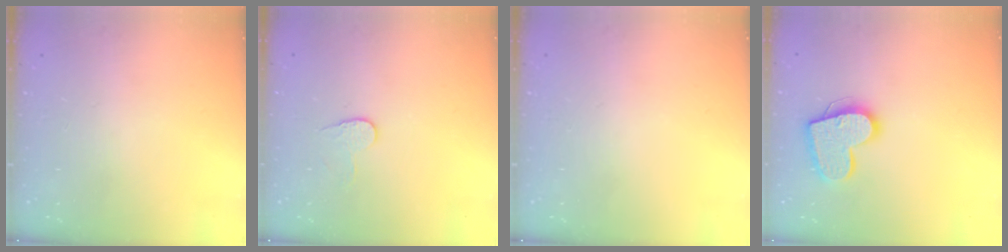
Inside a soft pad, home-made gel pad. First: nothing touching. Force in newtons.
{"total": 3.7, "press": 3.7, "slide": 0.3}
{"total": 0.0}
{"total": 15.3, "press": 15.3, "slide": 1.1}